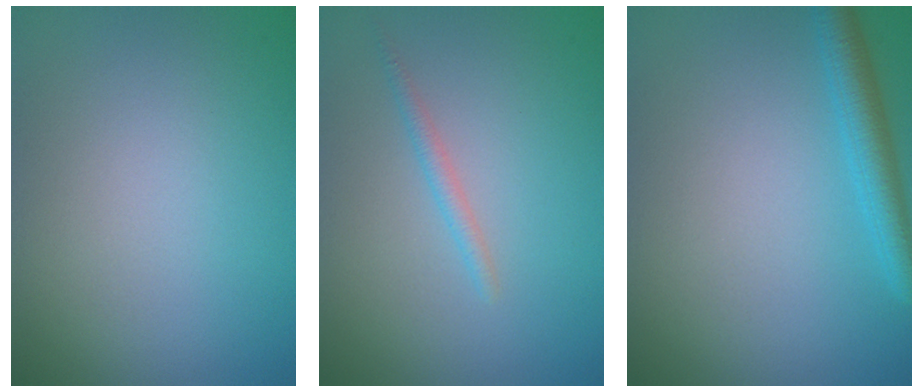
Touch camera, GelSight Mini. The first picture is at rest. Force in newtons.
{"total": 1.1, "press": 1.1, "slide": 0.0}
{"total": 2.8, "press": 2.8, "slide": 0.1}